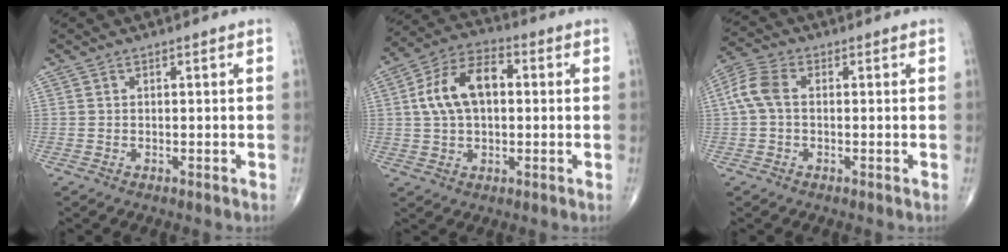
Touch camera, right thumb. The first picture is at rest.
{"total": 12.1, "force": [1.6, 7.3, 9.6], "torque": [-0.173, 0.027, 0.021]}
{"total": 5.9, "force": [0.3, 3.7, 4.6], "torque": [-0.109, 0.018, -0.001]}